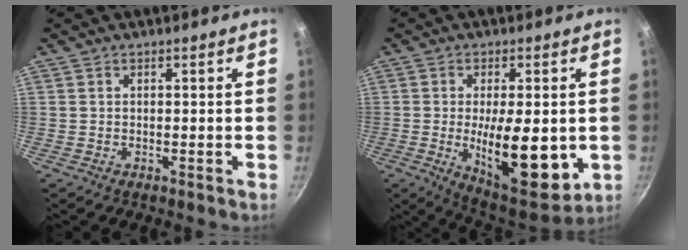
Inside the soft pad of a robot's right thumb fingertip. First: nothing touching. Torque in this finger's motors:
{"motor_torque": [-0.05, 1.19, 1.60, -0.11, 0.13]}